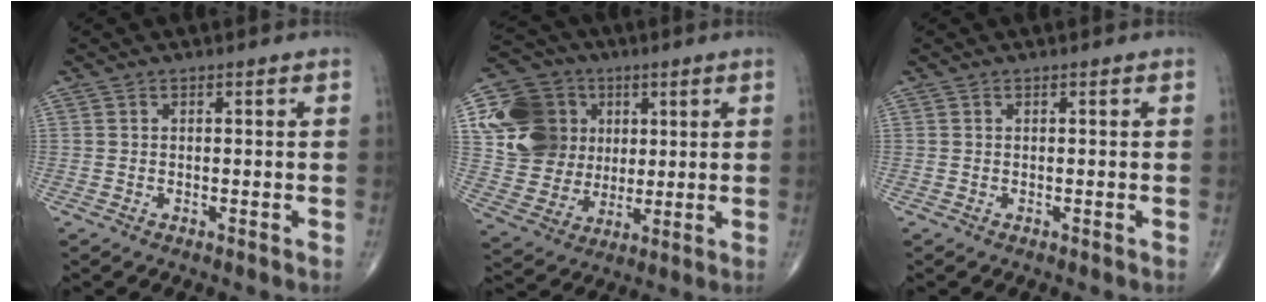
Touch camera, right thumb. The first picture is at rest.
{"total": 16.9, "force": [4.0, 14.8, 7.0], "torque": [-0.103, 0.007, 0.080]}
{"total": 0.0}